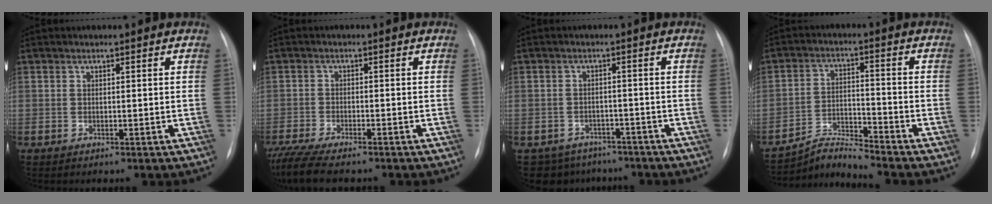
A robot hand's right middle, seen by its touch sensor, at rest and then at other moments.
{"total": 9.8, "force": [-8.1, 1.6, 5.1], "torque": [-0.092, -0.017, -0.134]}
{"total": 7.4, "force": [-5.9, 4.4, 0.4], "torque": [0.000, 0.017, -0.072]}
{"total": 5.7, "force": [-5.4, -1.6, -0.8], "torque": [-0.002, -0.007, -0.097]}